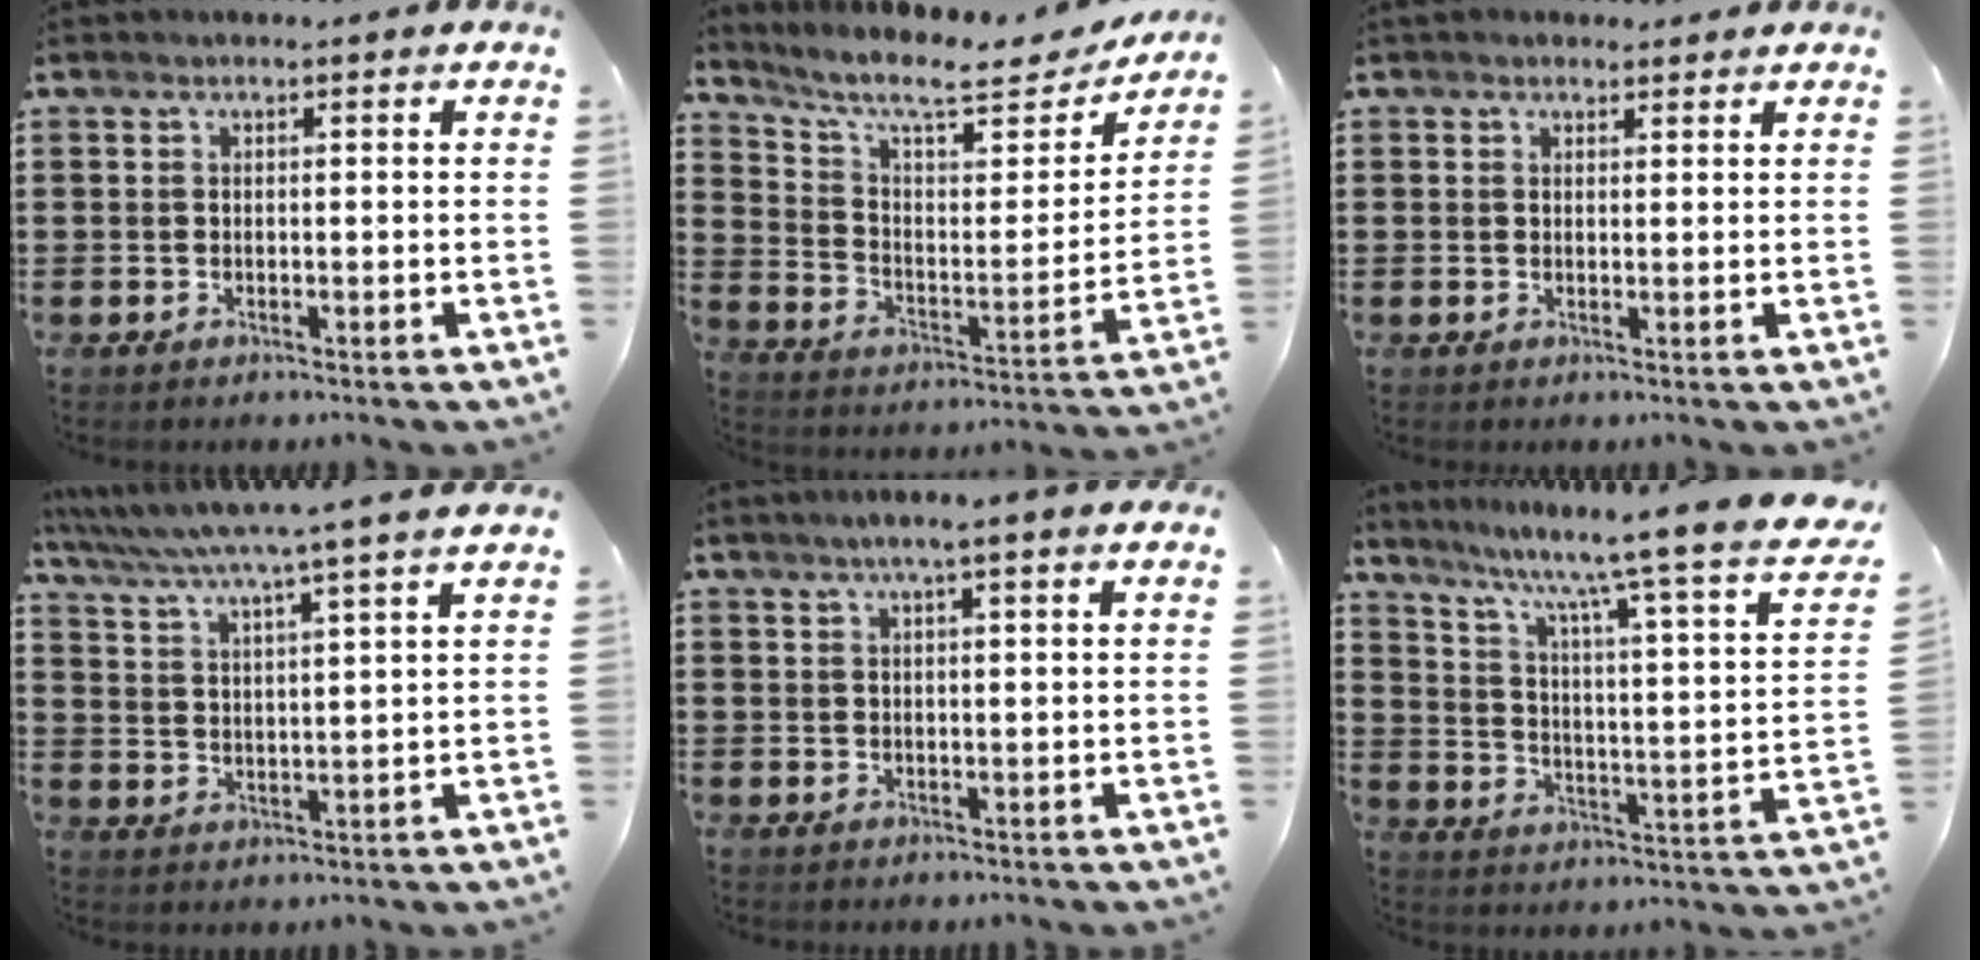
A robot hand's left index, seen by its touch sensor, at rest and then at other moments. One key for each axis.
{"total": 9.1, "fx": 7.4, "fy": 1.8, "fz": 5.1, "tx": -0.114, "ty": -0.046, "tz": 0.121}
{"total": 1.6, "fx": 1.3, "fy": 0.9, "fz": 0.2, "tx": -0.007, "ty": 0.006, "tz": 0.025}
{"total": 5.6, "fx": 4.9, "fy": -1.1, "fz": 2.5, "tx": -0.068, "ty": -0.037, "tz": 0.080}
{"total": 2.8, "fx": 1.9, "fy": -0.2, "fz": 2.0, "tx": -0.043, "ty": 0.003, "tz": 0.032}
{"total": 9.0, "fx": 7.1, "fy": -0.8, "fz": 5.5, "tx": -0.116, "ty": -0.066, "tz": 0.099}